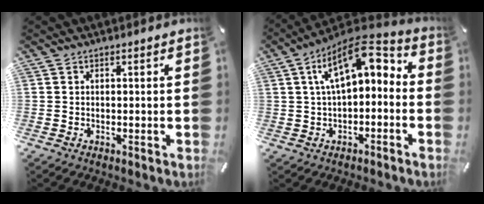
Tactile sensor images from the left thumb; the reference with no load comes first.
{"total": 12.9, "force": [4.2, 6.5, 10.3], "torque": [-0.173, -0.017, 0.073]}